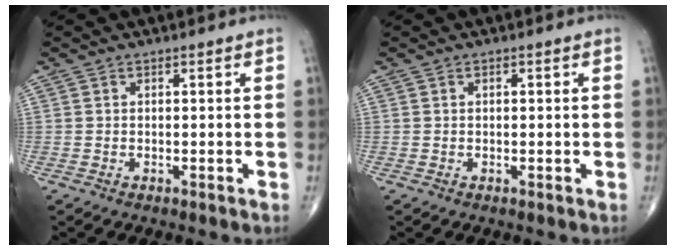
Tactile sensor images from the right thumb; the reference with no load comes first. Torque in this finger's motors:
{"motor_torque": [-0.36, -0.43, -0.12, -0.06, 0.02]}